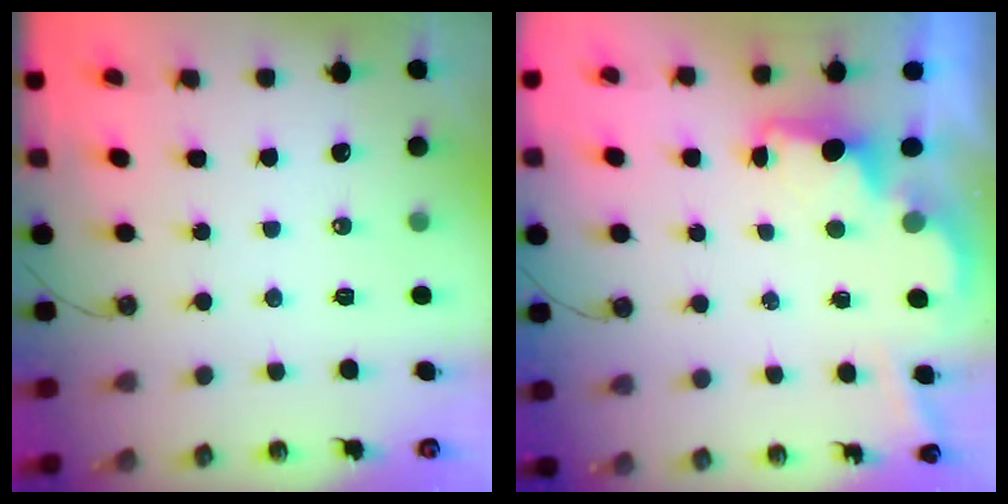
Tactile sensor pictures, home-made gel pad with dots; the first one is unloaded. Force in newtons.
{"total": 1.9, "press": 1.7, "slide": 0.8}